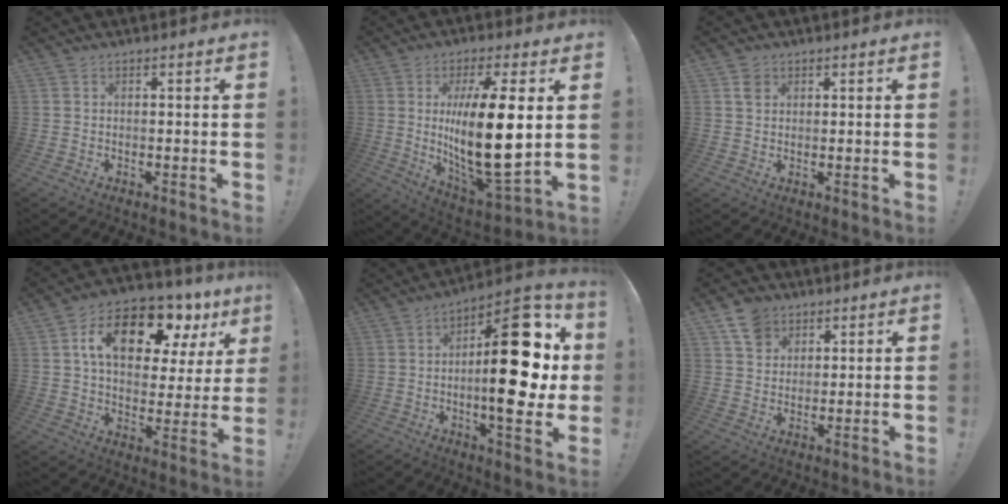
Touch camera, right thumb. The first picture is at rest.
{"total": 21.1, "force": [2.2, 7.0, 19.8], "torque": [-0.354, -0.026, 0.030]}
{"total": 2.5, "force": [1.3, 2.0, 0.7], "torque": [-0.004, -0.001, 0.023]}
{"total": 17.3, "force": [9.0, 8.7, 12.0], "torque": [-0.199, -0.044, 0.150]}
{"total": 24.6, "force": [0.1, 9.3, 22.8], "torque": [-0.319, 0.003, 0.004]}
{"total": 8.3, "force": [5.0, 6.2, 2.5], "torque": [-0.039, -0.023, 0.098]}